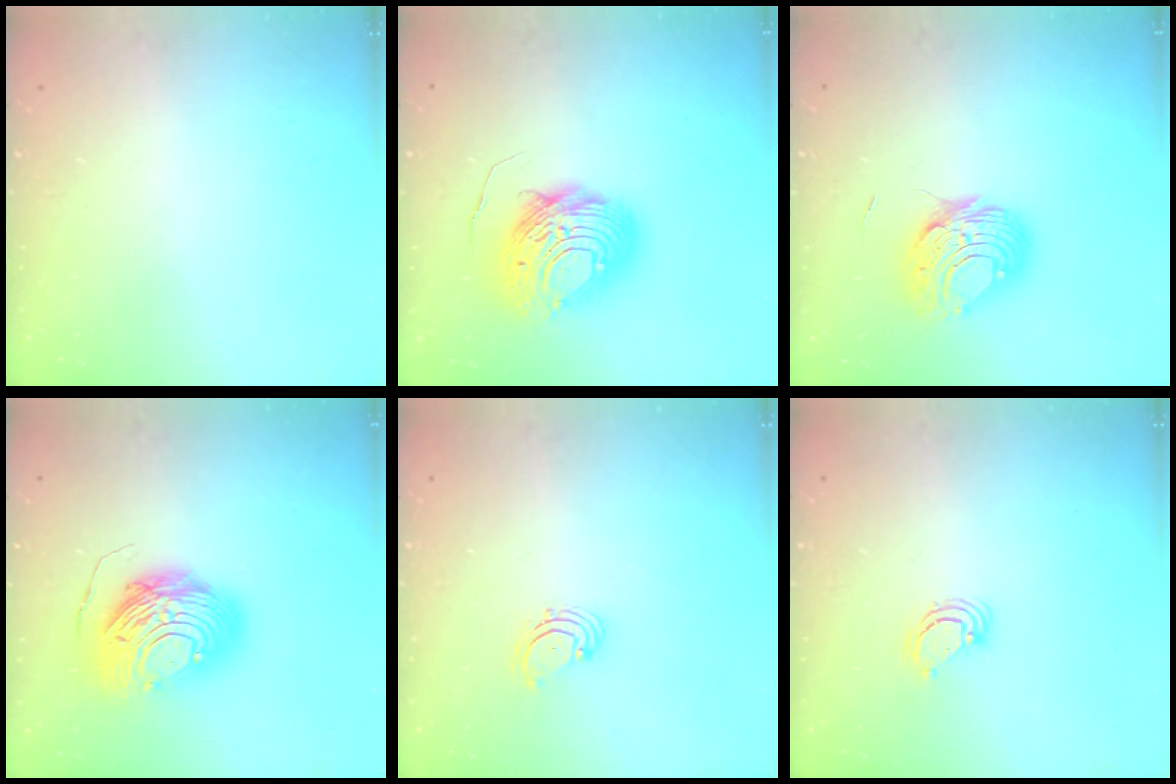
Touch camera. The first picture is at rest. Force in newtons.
{"total": 13.2, "press": 13.1, "slide": 1.5}
{"total": 8.7, "press": 8.7, "slide": 0.8}
{"total": 13.7, "press": 13.6, "slide": 1.3}
{"total": 2.0, "press": 1.9, "slide": 0.6}
{"total": 3.8, "press": 3.8, "slide": 0.2}